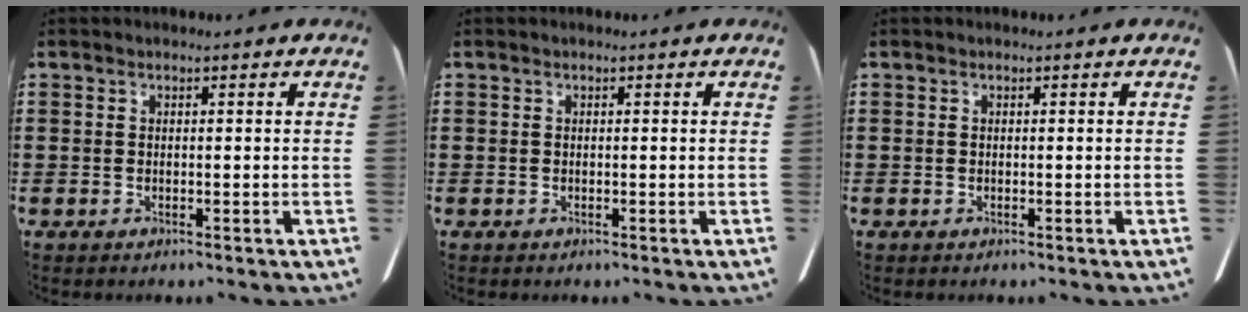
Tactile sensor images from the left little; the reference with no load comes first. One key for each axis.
{"total": 0.0}
{"total": 0.0}